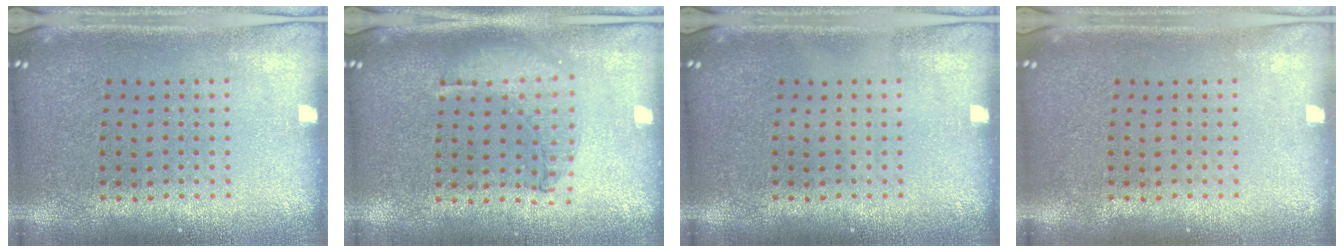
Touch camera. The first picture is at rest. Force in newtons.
{"total": 1.0, "press": 0.9, "slide": 0.3}
{"total": 0.0}
{"total": 0.0}